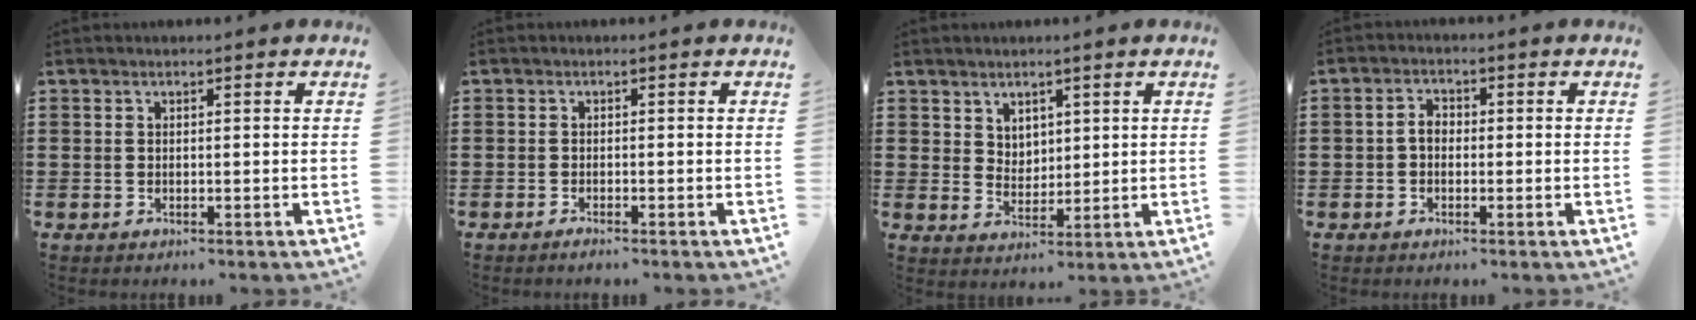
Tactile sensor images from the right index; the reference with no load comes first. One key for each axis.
{"total": 0.9, "fx": -0.8, "fy": 0.0, "fz": 0.3, "tx": -0.007, "ty": -0.004, "tz": -0.016}
{"total": 3.7, "fx": 2.7, "fy": 2.6, "fz": 0.5, "tx": -0.020, "ty": 0.006, "tz": 0.051}
{"total": 2.4, "fx": -0.5, "fy": 1.6, "fz": 1.7, "tx": -0.041, "ty": 0.002, "tz": -0.012}